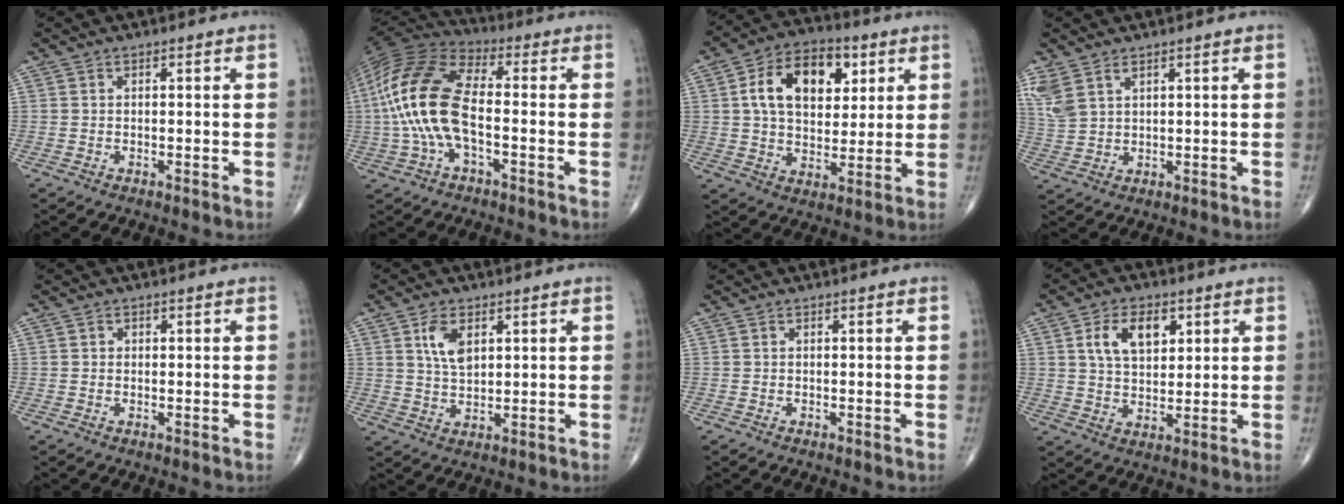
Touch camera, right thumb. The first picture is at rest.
{"total": 17.5, "force": [-1.9, 8.1, 15.4], "torque": [-0.333, 0.034, -0.042]}
{"total": 15.3, "force": [4.6, 9.8, 10.9], "torque": [-0.150, 0.000, 0.073]}
{"total": 5.9, "force": [3.6, 3.0, 3.6], "torque": [-0.085, -0.004, 0.086]}
{"total": 0.6, "force": [0.1, 0.6, 0.2], "torque": [0.004, 0.001, 0.001]}
{"total": 6.0, "force": [2.4, 3.3, 4.4], "torque": [-0.075, -0.011, 0.049]}
{"total": 0.0}
{"total": 8.9, "force": [3.3, 5.4, 6.3], "torque": [-0.088, -0.011, 0.060]}